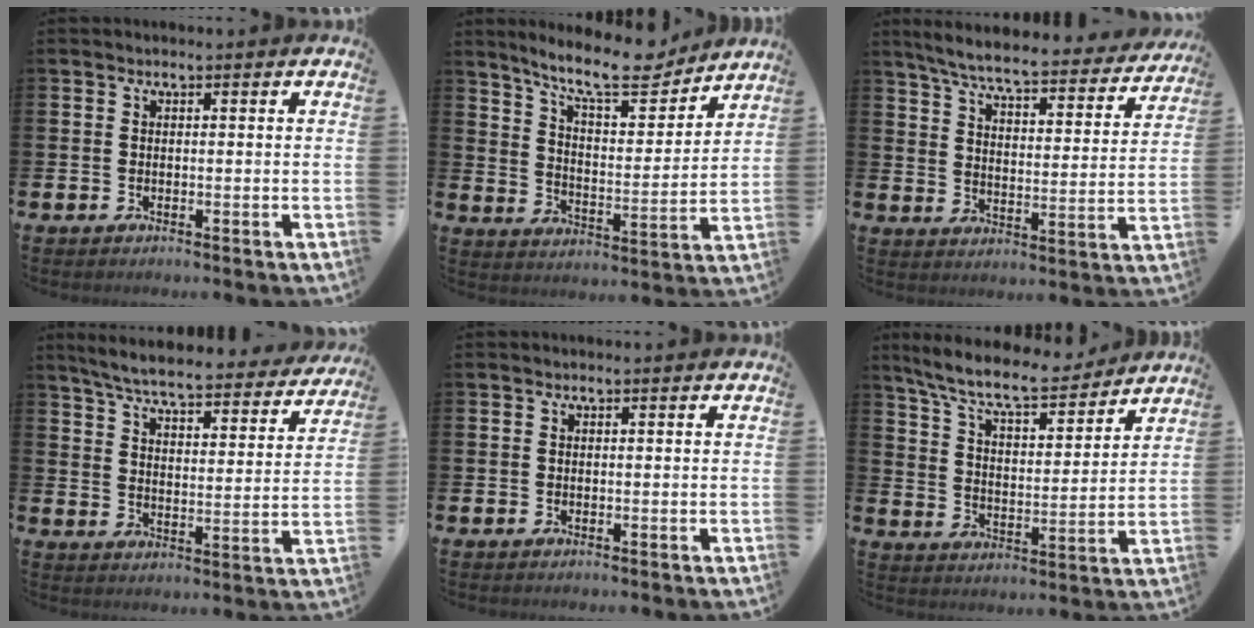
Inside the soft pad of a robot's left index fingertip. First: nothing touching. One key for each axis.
{"total": 11.3, "fx": 10.0, "fy": 2.3, "fz": 4.6, "tx": -0.106, "ty": -0.056, "tz": 0.177}
{"total": 6.7, "fx": 6.1, "fy": 0.7, "fz": 2.9, "tx": -0.076, "ty": -0.045, "tz": 0.098}
{"total": 6.4, "fx": 5.9, "fy": 0.7, "fz": 2.4, "tx": -0.066, "ty": -0.044, "tz": 0.096}
{"total": 0.0}
{"total": 9.4, "fx": 8.6, "fy": 1.7, "fz": 3.4, "tx": -0.100, "ty": -0.052, "tz": 0.150}